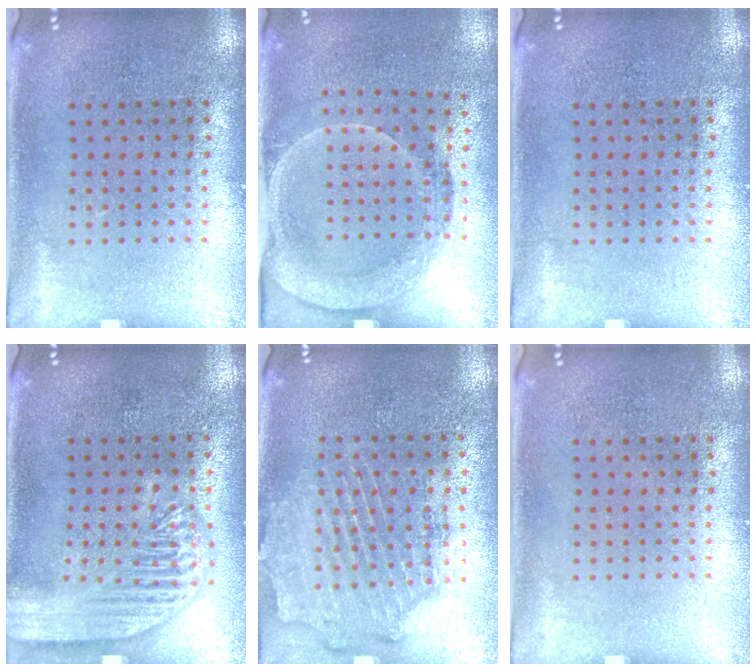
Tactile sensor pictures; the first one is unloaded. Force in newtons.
{"total": 1.7, "press": 1.3, "slide": 1.1}
{"total": 0.0}
{"total": 2.5, "press": 2.5, "slide": 0.2}
{"total": 1.8, "press": 1.6, "slide": 0.9}
{"total": 0.0}